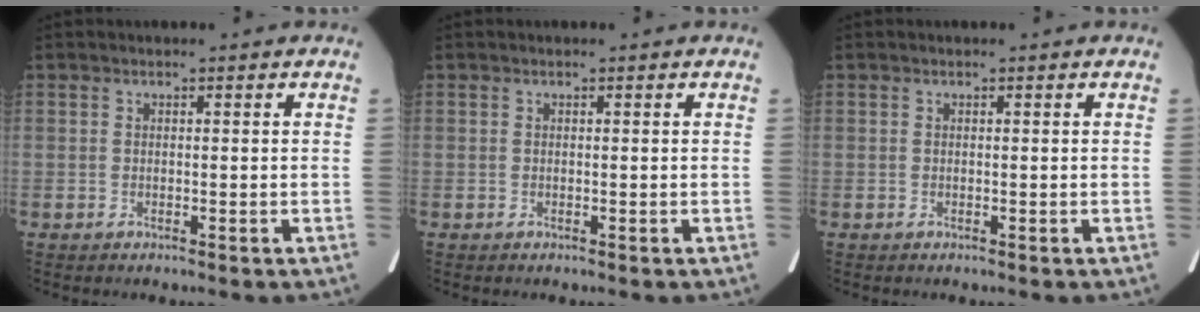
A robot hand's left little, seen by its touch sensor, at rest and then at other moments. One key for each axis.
{"total": 0.0}
{"total": 0.0}